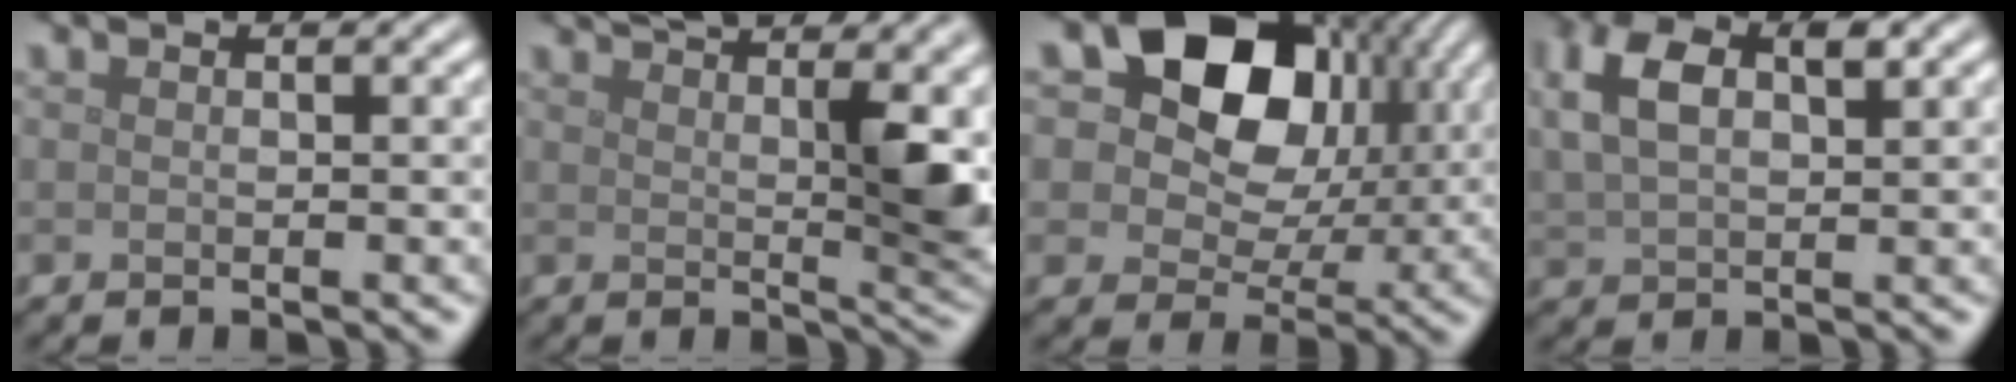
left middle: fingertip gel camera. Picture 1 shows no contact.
{"total": 9.4, "force": [4.4, 2.8, 7.8], "torque": [-0.087, 0.015, 0.068]}
{"total": 13.6, "force": [5.2, 9.2, 8.5], "torque": [-0.123, 0.039, 0.065]}
{"total": 6.0, "force": [2.3, 3.6, 4.2], "torque": [-0.098, 0.007, 0.036]}